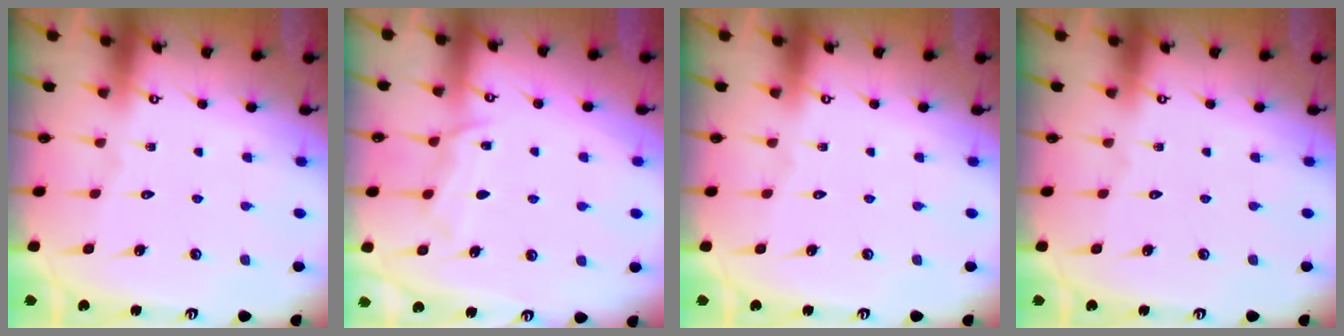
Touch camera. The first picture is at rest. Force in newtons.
{"total": 6.6, "press": 6.5, "slide": 0.6}
{"total": 0.0}
{"total": 0.0}